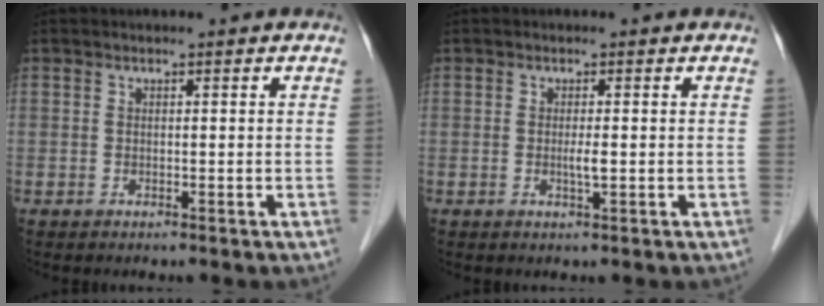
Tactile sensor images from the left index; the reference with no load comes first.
{"total": 1.4, "force": [-0.2, -0.1, 1.4], "torque": [-0.029, -0.003, -0.002]}